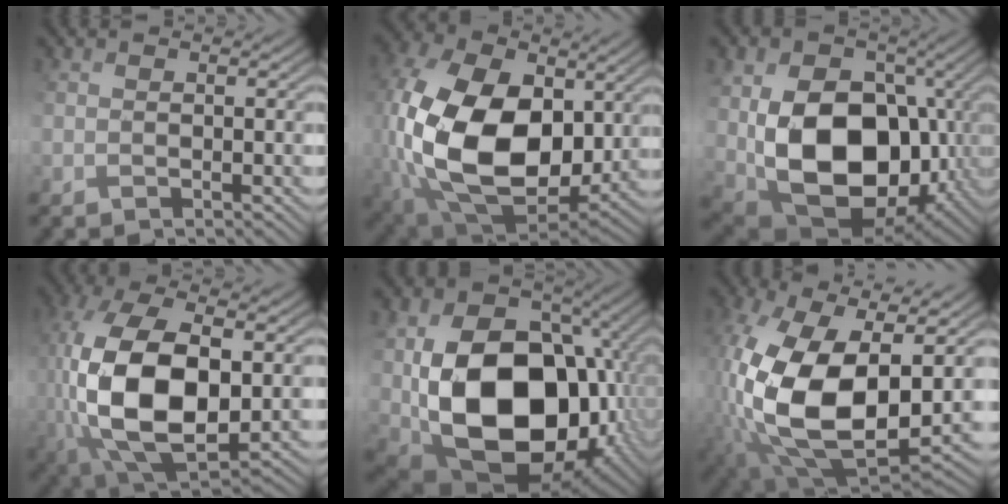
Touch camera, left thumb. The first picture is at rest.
{"total": 19.1, "force": [1.7, 12.6, 14.2], "torque": [-0.333, -0.032, 0.068]}
{"total": 14.7, "force": [0.1, 10.6, 10.2], "torque": [-0.180, -0.030, 0.019]}
{"total": 16.4, "force": [0.9, 8.6, 13.9], "torque": [-0.321, -0.016, 0.043]}
{"total": 17.9, "force": [0.1, 13.0, 12.3], "torque": [-0.237, -0.053, 0.037]}
{"total": 18.0, "force": [0.4, 9.9, 15.1], "torque": [-0.359, -0.029, 0.020]}